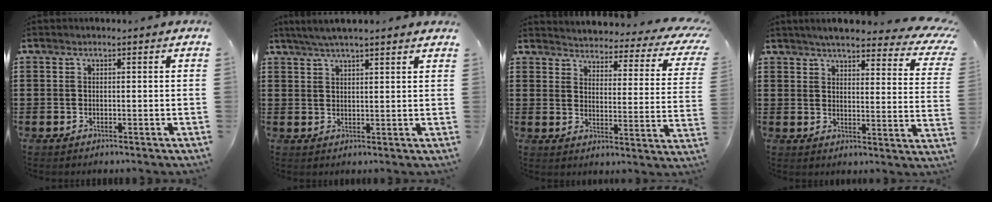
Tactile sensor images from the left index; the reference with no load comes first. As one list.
[{"total": 3.7, "force": [3.3, 0.1, 1.8], "torque": [-0.042, -0.001, 0.059]}, {"total": 2.9, "force": [2.9, 0.0, 0.7], "torque": [-0.026, -0.035, 0.038]}, {"total": 5.2, "force": [4.6, 0.3, 2.5], "torque": [-0.059, -0.028, 0.077]}]